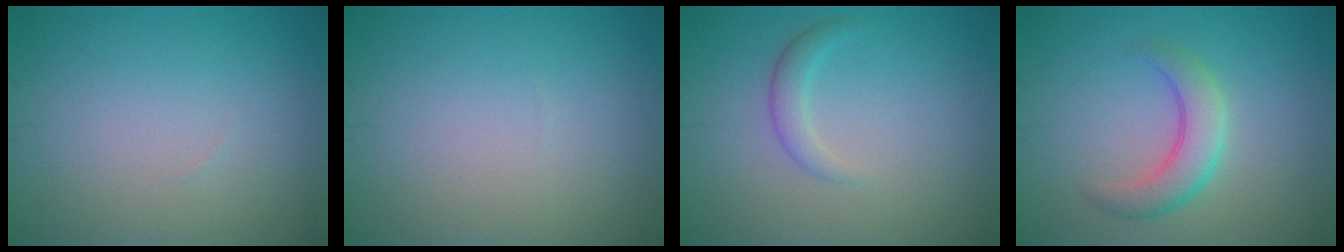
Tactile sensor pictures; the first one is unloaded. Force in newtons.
{"total": 0.0}
{"total": 1.7, "press": 1.7, "slide": 0.1}
{"total": 3.7, "press": 3.7, "slide": 0.1}